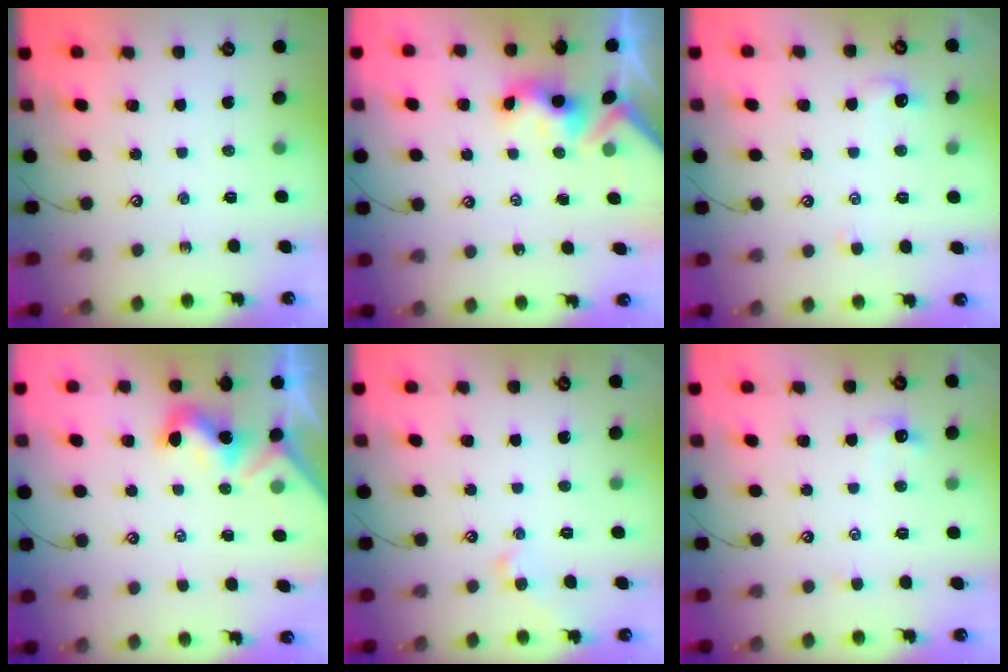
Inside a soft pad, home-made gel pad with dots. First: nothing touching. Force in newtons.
{"total": 3.5, "press": 3.5, "slide": 0.4}
{"total": 1.3, "press": 1.2, "slide": 0.5}
{"total": 1.7, "press": 1.7, "slide": 0.1}
{"total": 2.5, "press": 2.5, "slide": 0.4}
{"total": 0.6, "press": 0.2, "slide": 0.6}